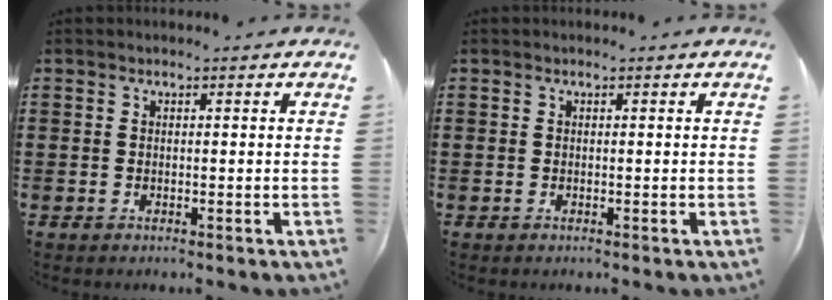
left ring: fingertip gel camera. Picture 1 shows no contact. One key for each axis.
{"total": 0.0}